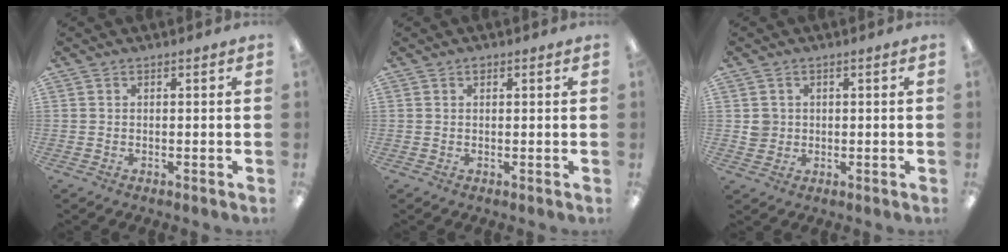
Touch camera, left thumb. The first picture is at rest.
{"total": 1.1, "force": [0.6, 0.5, 0.8], "torque": [-0.008, 0.000, 0.008]}
{"total": 3.3, "force": [0.5, 3.2, 0.7], "torque": [-0.011, 0.003, 0.008]}